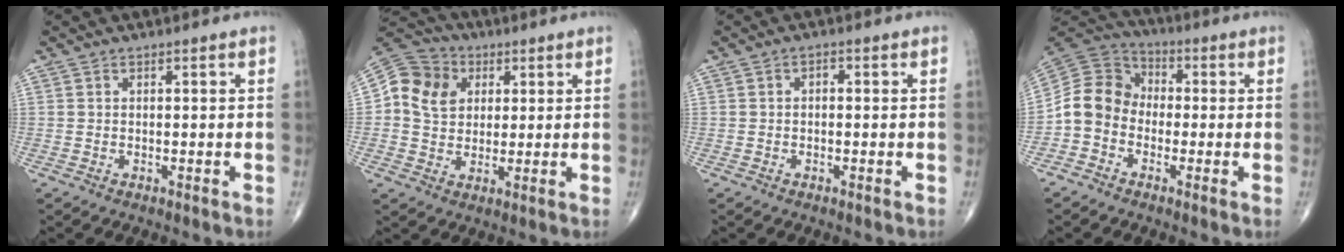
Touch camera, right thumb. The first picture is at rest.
{"total": 10.5, "force": [2.6, 9.1, 4.4], "torque": [-0.060, 0.004, 0.038]}
{"total": 0.9, "force": [-0.1, 0.6, 0.7], "torque": [-0.005, 0.005, -0.005]}
{"total": 9.1, "force": [-2.3, 7.7, 4.3], "torque": [-0.070, 0.045, -0.059]}